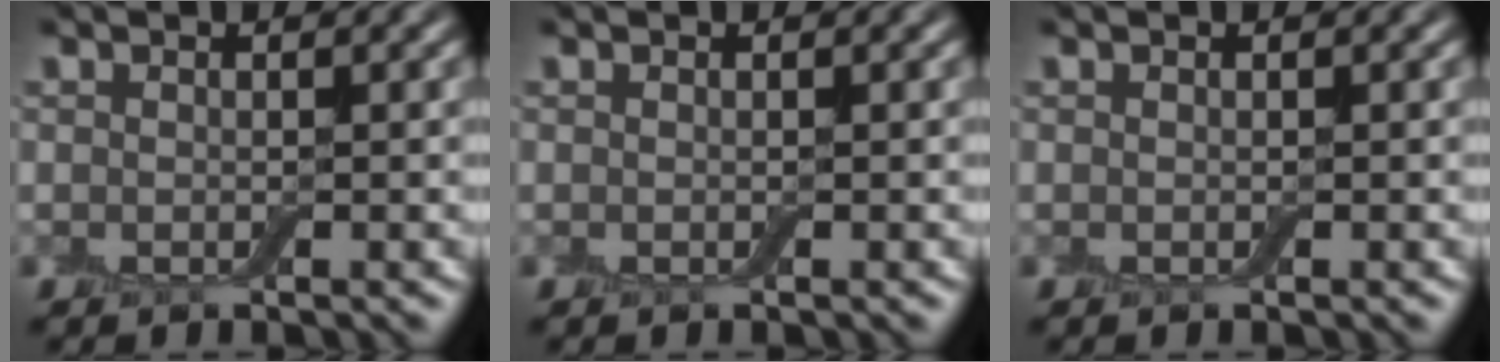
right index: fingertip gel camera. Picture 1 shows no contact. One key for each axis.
{"total": 0.0}
{"total": 0.0}